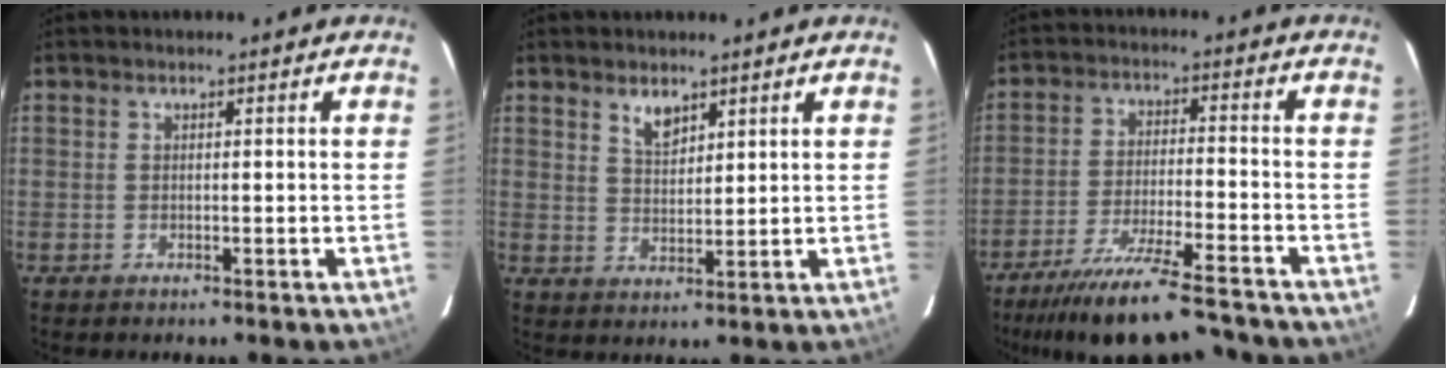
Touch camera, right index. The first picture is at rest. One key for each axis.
{"total": 3.9, "fx": 2.7, "fy": 1.8, "fz": 2.2, "tx": -0.038, "ty": -0.001, "tz": 0.051}
{"total": 15.8, "fx": -14.1, "fy": 1.6, "fz": 6.9, "tx": -0.147, "ty": -0.021, "tz": -0.223}